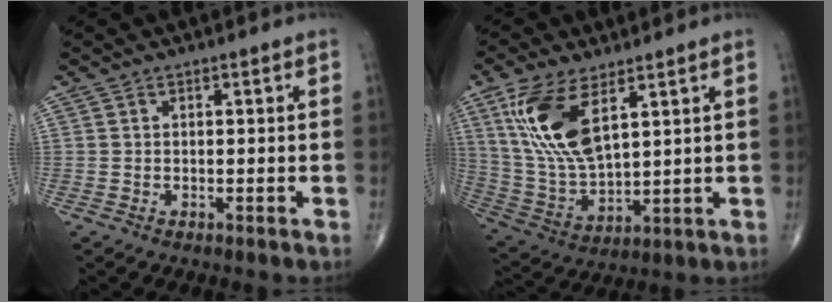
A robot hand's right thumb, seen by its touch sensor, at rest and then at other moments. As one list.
[{"total": 14.8, "force": [6.5, 6.4, 11.7], "torque": [-0.240, -0.024, 0.140]}]